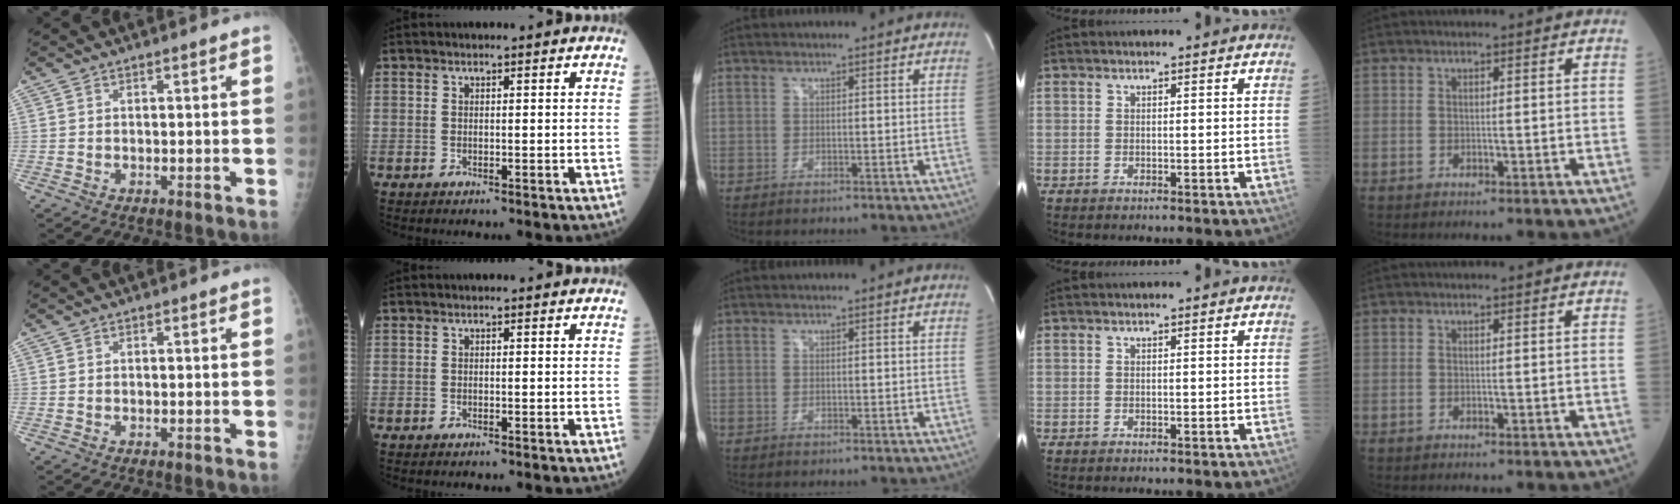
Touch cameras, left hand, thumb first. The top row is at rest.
{}